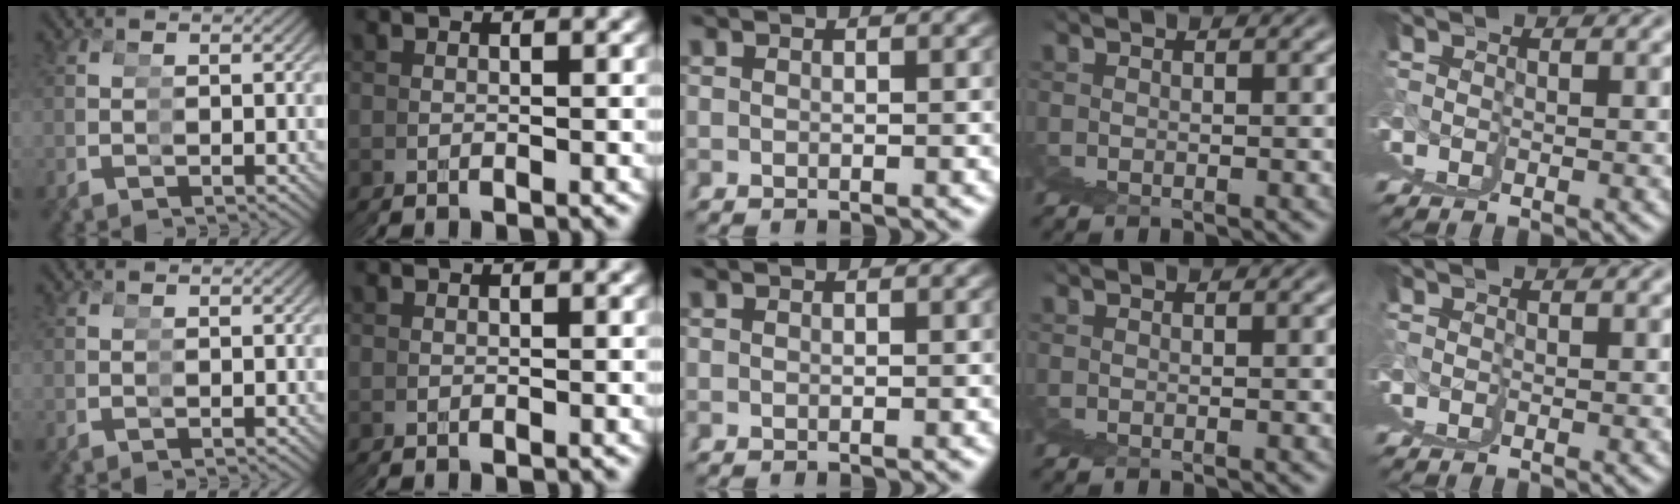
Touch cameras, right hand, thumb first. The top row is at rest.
{}